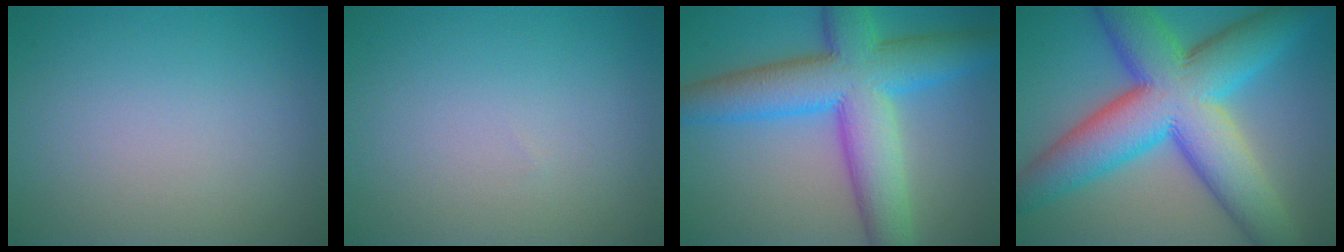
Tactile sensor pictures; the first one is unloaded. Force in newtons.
{"total": 0.0}
{"total": 11.1, "press": 11.1, "slide": 0.1}
{"total": 14.2, "press": 14.2, "slide": 0.1}